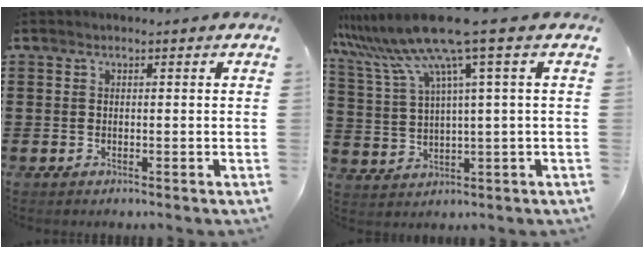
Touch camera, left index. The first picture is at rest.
{"total": 10.4, "force": [6.3, -0.2, 8.2], "torque": [-0.200, -0.034, 0.099]}